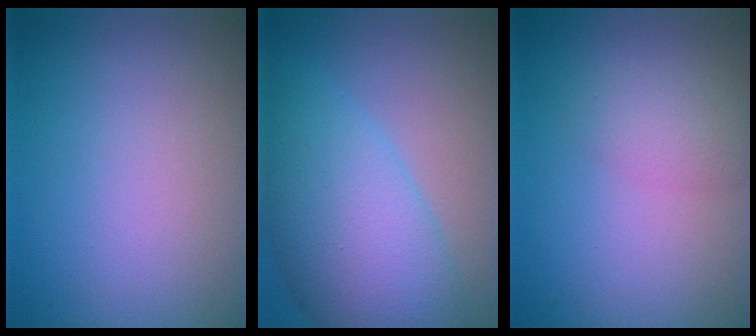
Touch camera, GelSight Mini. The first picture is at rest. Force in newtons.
{"total": 9.3, "press": 9.3, "slide": 0.3}
{"total": 2.1, "press": 2.1, "slide": 0.0}